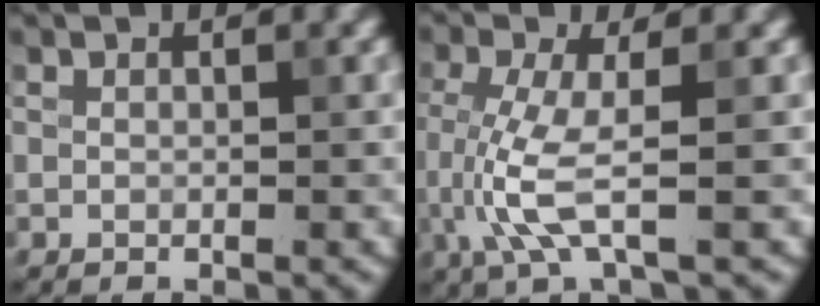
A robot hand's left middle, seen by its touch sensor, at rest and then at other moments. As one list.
[{"total": 4.4, "force": [-0.9, 0.9, 4.2], "torque": [-0.111, -0.009, -0.016]}]